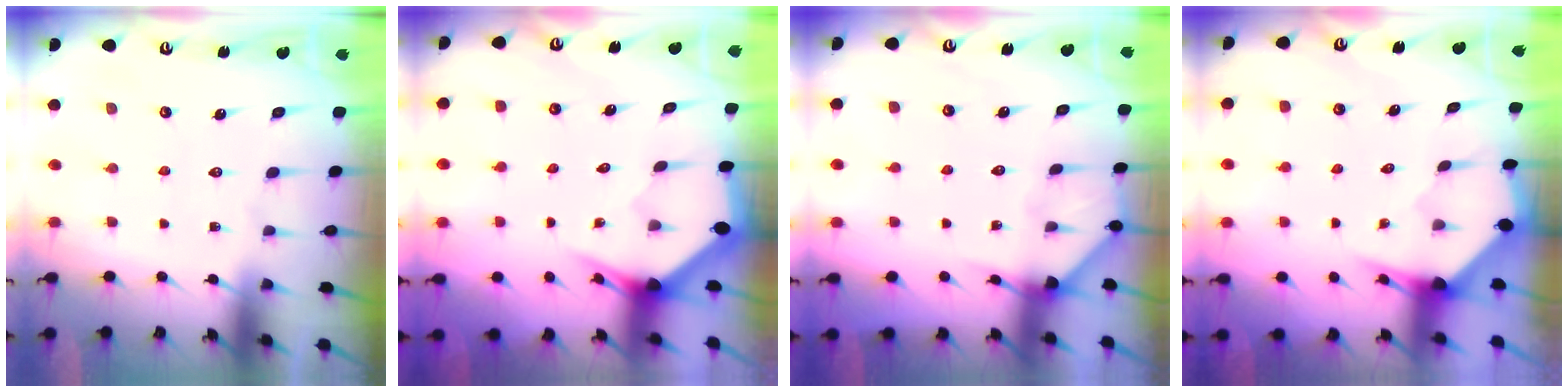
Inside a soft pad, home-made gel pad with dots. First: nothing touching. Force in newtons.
{"total": 3.1, "press": 3.1, "slide": 0.0}
{"total": 4.8, "press": 4.8, "slide": 0.3}
{"total": 3.2, "press": 3.2, "slide": 0.3}